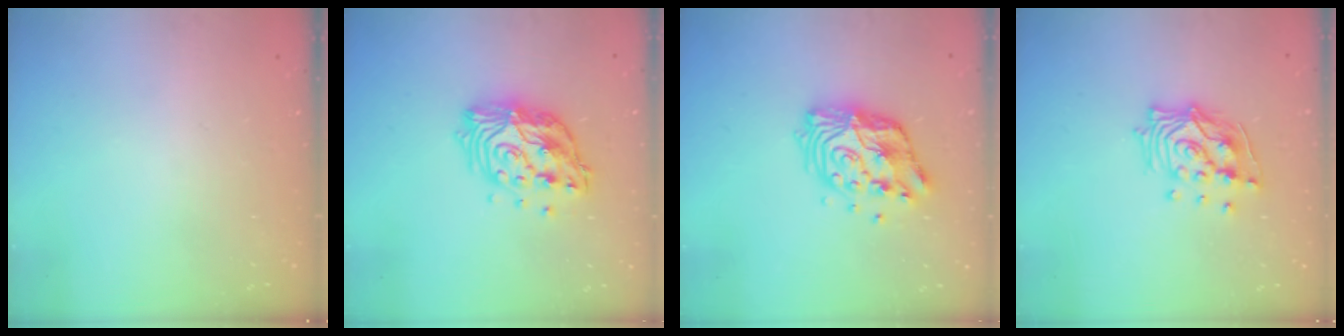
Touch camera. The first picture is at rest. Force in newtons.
{"total": 16.8, "press": 16.7, "slide": 1.5}
{"total": 13.3, "press": 13.2, "slide": 1.1}
{"total": 13.3, "press": 13.2, "slide": 1.1}